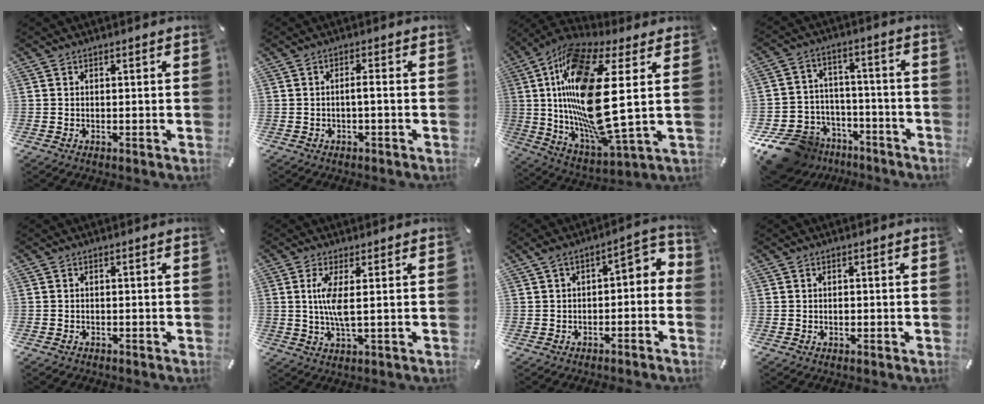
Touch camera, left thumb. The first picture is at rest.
{"total": 2.7, "force": [-1.0, 0.5, 2.5], "torque": [-0.044, 0.005, -0.019]}
{"total": 24.4, "force": [4.5, 7.5, 22.8], "torque": [-0.488, -0.036, 0.063]}
{"total": 13.2, "force": [-9.1, 9.0, 3.3], "torque": [-0.058, 0.064, -0.155]}
{"total": 0.8, "force": [-0.6, 0.5, 0.3], "torque": [-0.006, 0.001, -0.014]}
{"total": 6.7, "force": [0.7, 1.3, 6.5], "torque": [-0.145, -0.012, 0.004]}
{"total": 5.5, "force": [-0.8, 3.4, 4.2], "torque": [-0.061, 0.011, -0.021]}
{"total": 0.9, "force": [-0.2, 0.6, 0.6], "torque": [-0.013, 0.001, -0.006]}